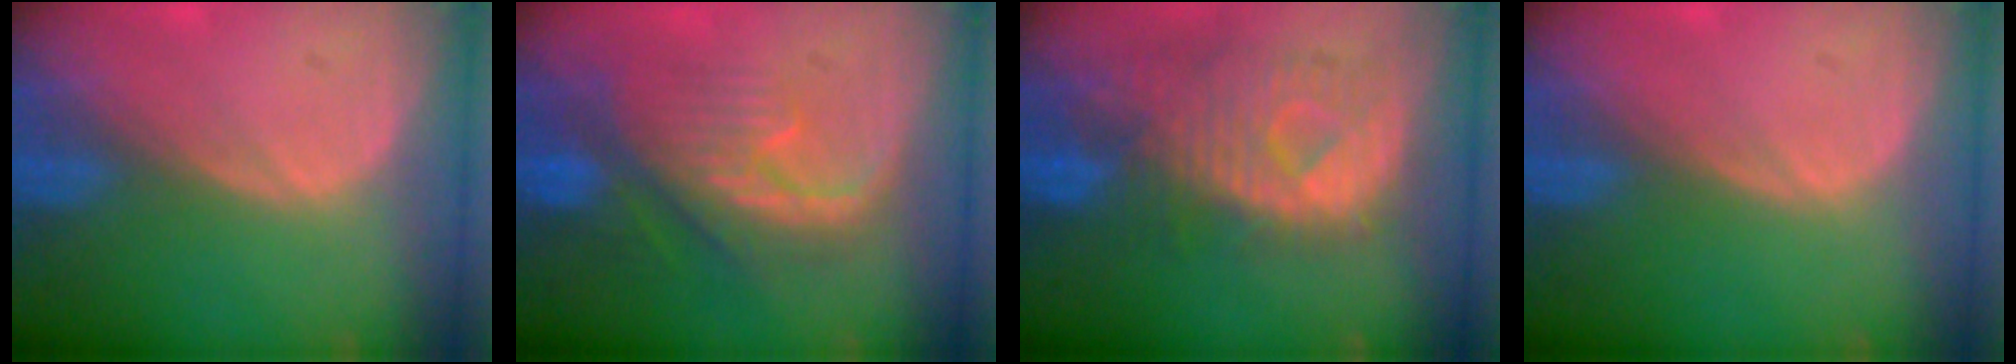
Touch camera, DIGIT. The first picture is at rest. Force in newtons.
{"total": 8.7, "press": 8.5, "slide": 1.8}
{"total": 10.8, "press": 9.6, "slide": 5.0}
{"total": 0.0}